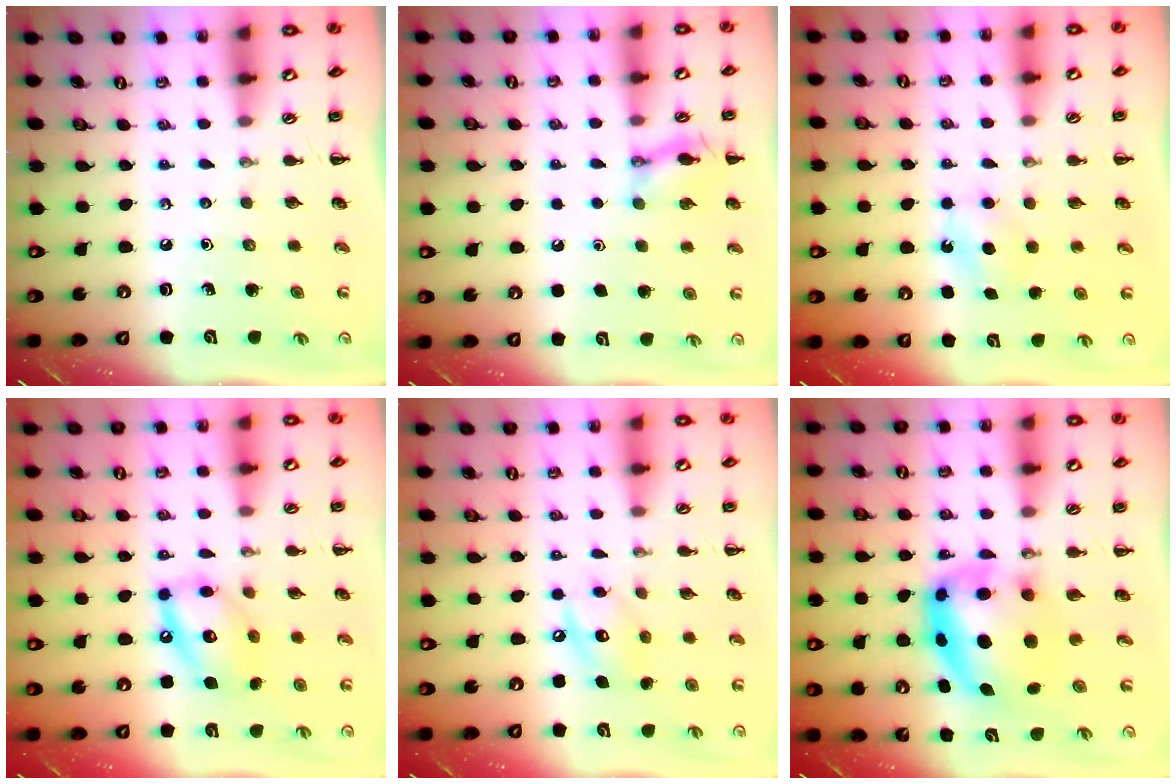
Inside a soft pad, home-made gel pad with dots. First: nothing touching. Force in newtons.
{"total": 1.6, "press": 1.6, "slide": 0.1}
{"total": 5.3, "press": 5.1, "slide": 1.3}
{"total": 13.8, "press": 13.7, "slide": 1.9}
{"total": 9.0, "press": 8.9, "slide": 1.1}
{"total": 7.9, "press": 7.7, "slide": 1.8}